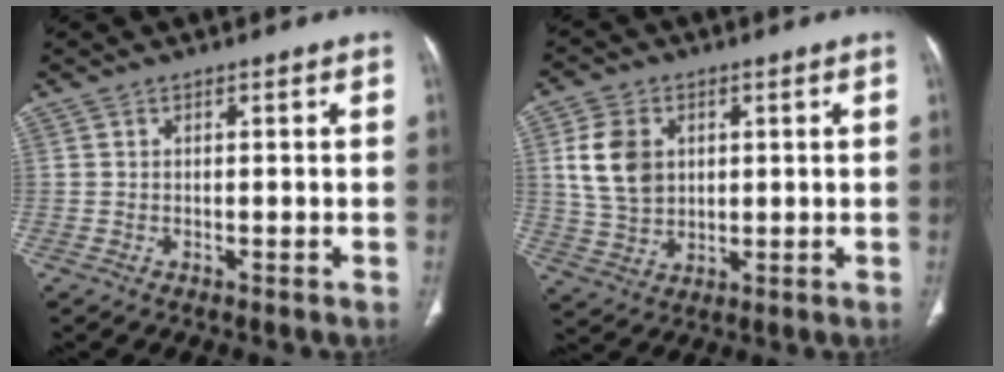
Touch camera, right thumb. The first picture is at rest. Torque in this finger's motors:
{"motor_torque": [0.36, 0.59, 0.88, -0.72, 0.01]}